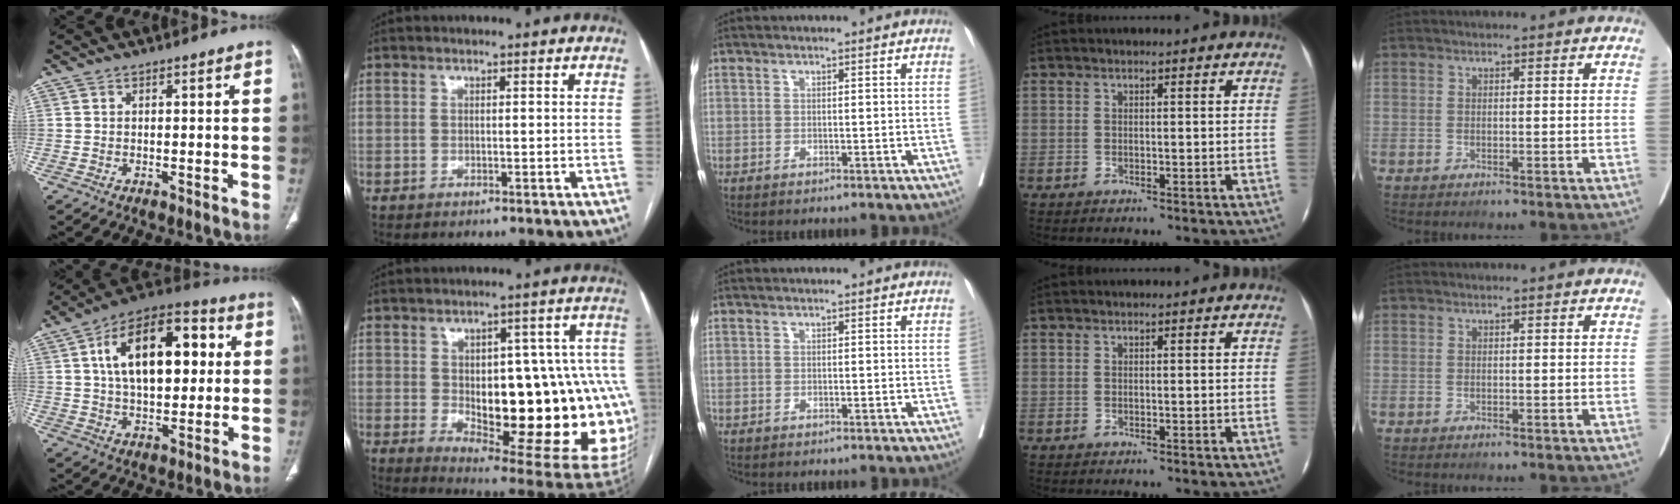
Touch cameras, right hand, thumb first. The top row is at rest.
{"thumb": {"total": 20.1, "force": [4.2, 11.0, 16.3], "torque": [-0.231, 0.018, 0.061]}, "index": {"total": 26.3, "force": [-2.6, 9.7, 24.3], "torque": [-0.236, 0.023, -0.003]}}